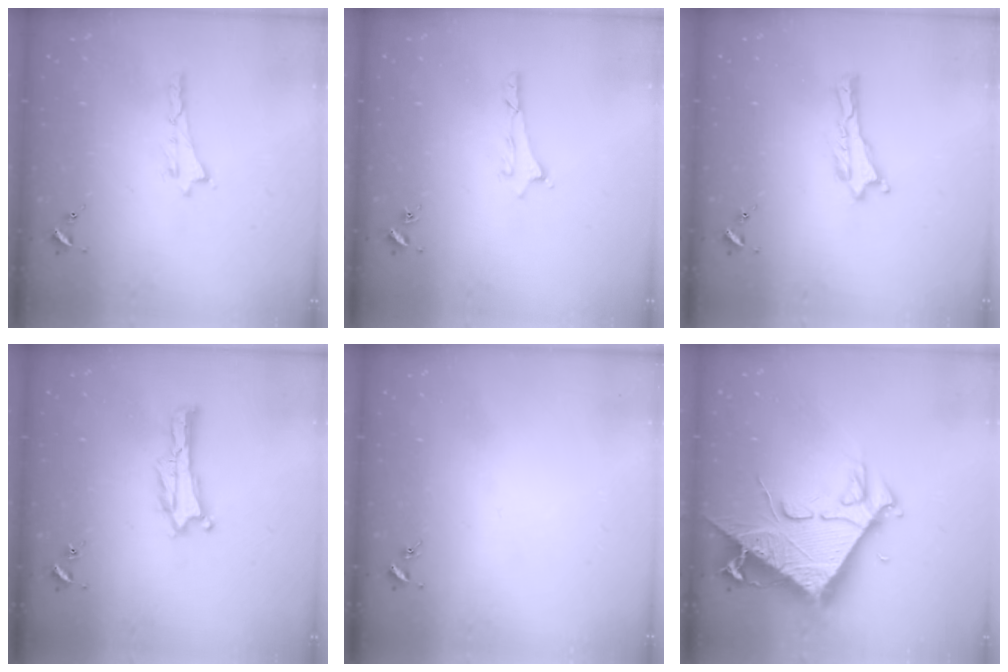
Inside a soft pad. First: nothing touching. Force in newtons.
{"total": 0.6, "press": 0.5, "slide": 0.2}
{"total": 0.0}
{"total": 0.0}
{"total": 0.0}
{"total": 9.6, "press": 9.6, "slide": 1.1}